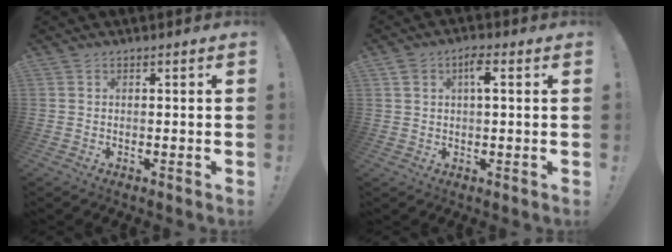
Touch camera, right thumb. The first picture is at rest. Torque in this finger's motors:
{"motor_torque": [0.50, 0.57, 0.30, -0.26, 0.02]}